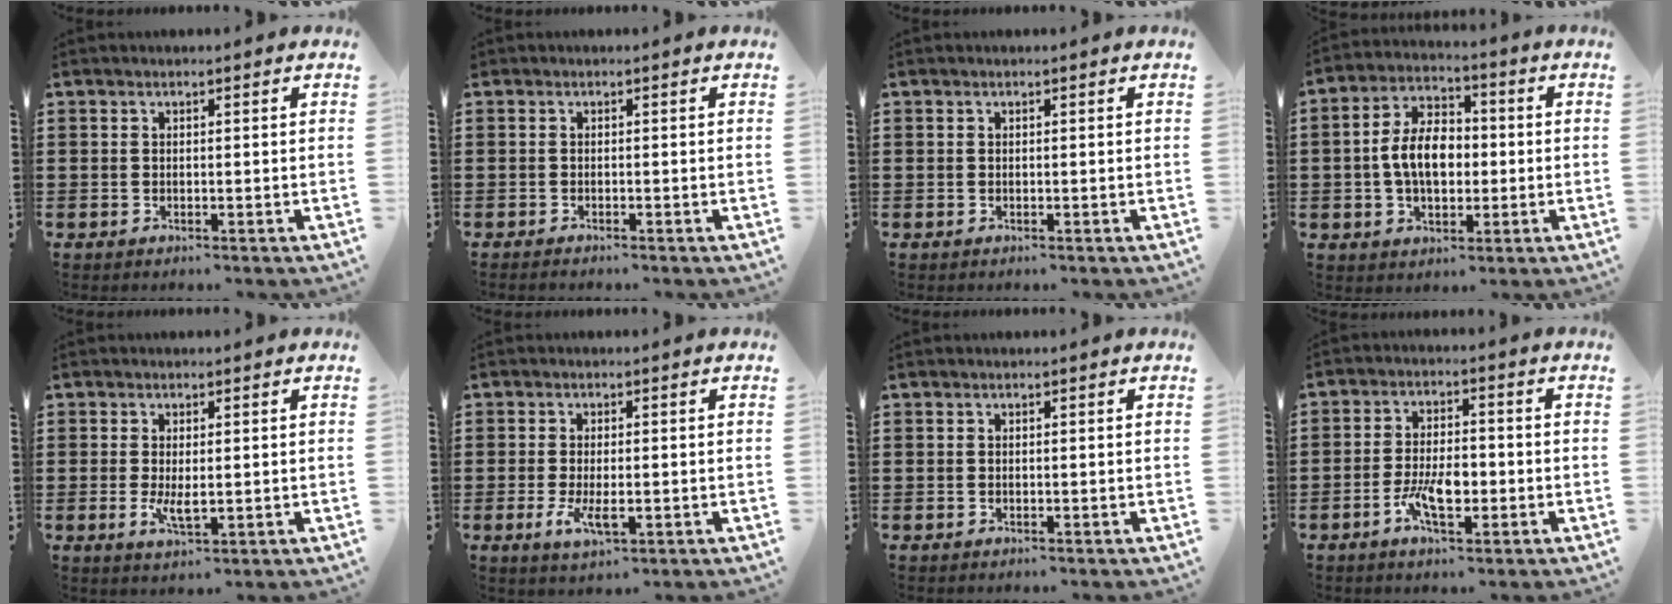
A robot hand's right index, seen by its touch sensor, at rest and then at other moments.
{"total": 0.6, "force": [-0.6, 0.1, -0.1], "torque": [0.002, 0.002, -0.013]}
{"total": 0.0}
{"total": 8.1, "force": [-0.6, 5.0, 6.3], "torque": [-0.134, 0.008, -0.018]}
{"total": 3.4, "force": [-0.2, 1.3, 3.2], "torque": [-0.065, -0.003, -0.005]}
{"total": 4.5, "force": [-1.0, 1.8, 4.0], "torque": [-0.089, -0.006, -0.021]}
{"total": 0.0}
{"total": 6.7, "force": [-2.1, 3.0, 5.6], "torque": [-0.114, 0.004, -0.039]}